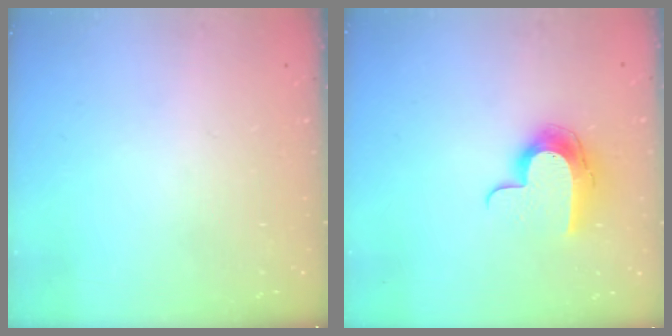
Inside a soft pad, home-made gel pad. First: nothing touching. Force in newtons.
{"total": 12.3, "press": 12.3, "slide": 0.9}